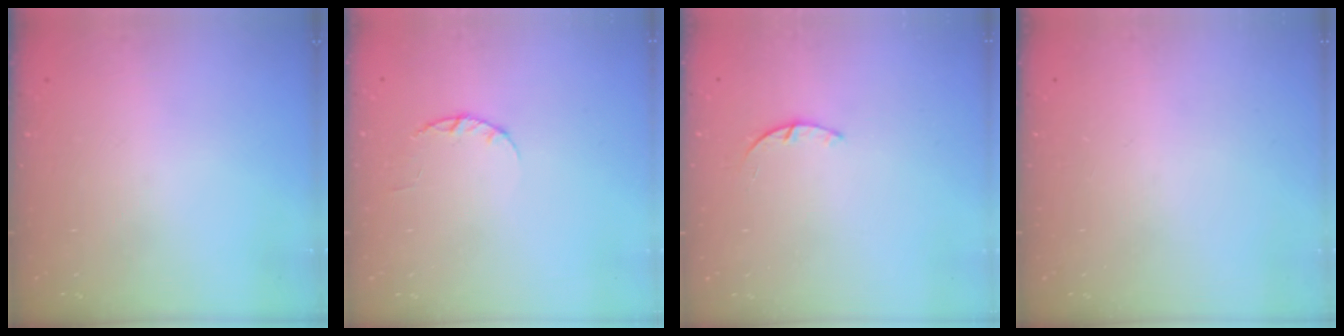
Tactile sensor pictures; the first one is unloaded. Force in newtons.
{"total": 2.4, "press": 2.3, "slide": 0.4}
{"total": 1.4, "press": 1.4, "slide": 0.3}
{"total": 0.0}